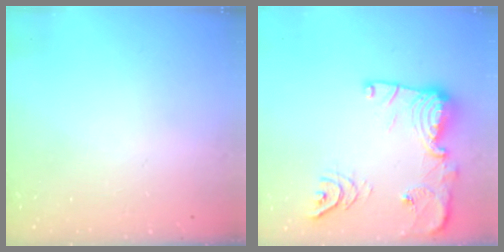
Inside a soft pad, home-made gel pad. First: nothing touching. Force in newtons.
{"total": 18.6, "press": 18.6, "slide": 1.1}